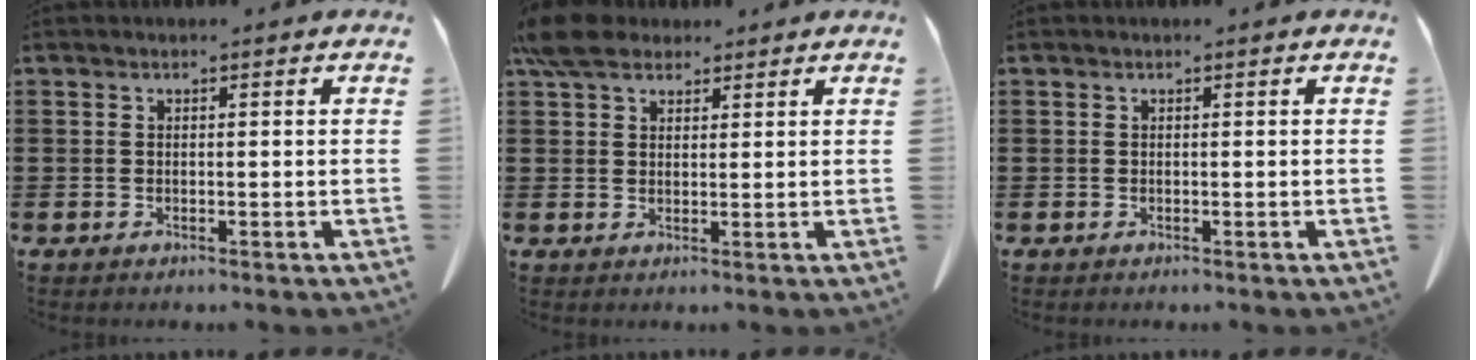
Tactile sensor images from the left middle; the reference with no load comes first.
{"total": 5.7, "force": [4.5, 2.7, 2.3], "torque": [-0.053, 0.001, 0.086]}
{"total": 0.0}